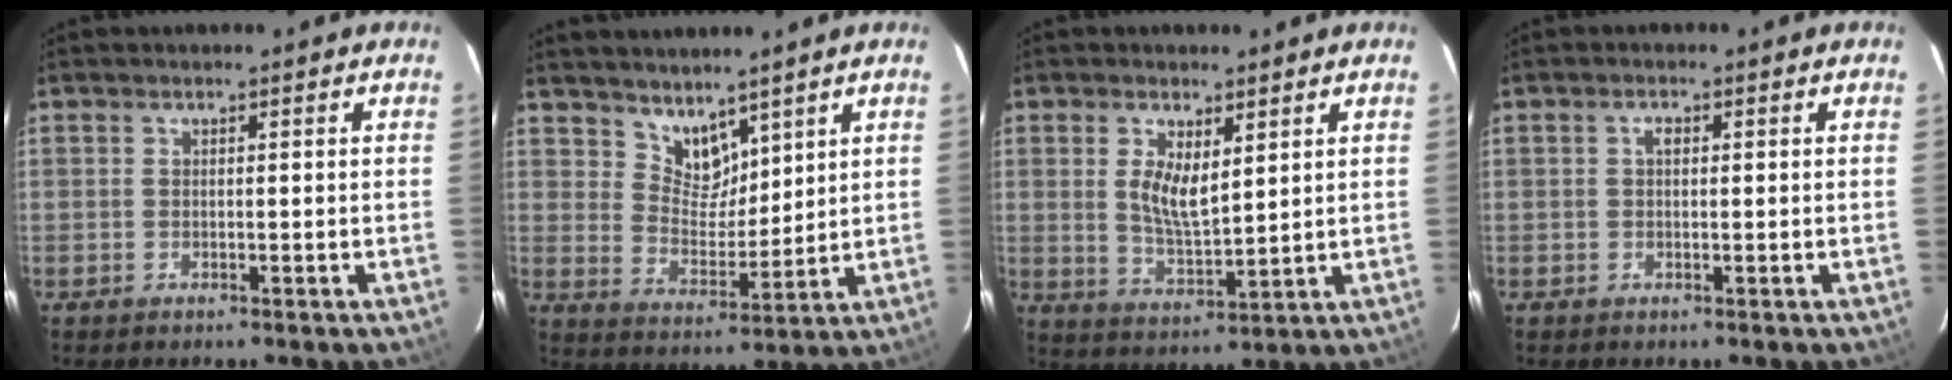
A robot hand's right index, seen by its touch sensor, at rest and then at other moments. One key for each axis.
{"total": 7.1, "fx": 5.6, "fy": 3.7, "fz": 2.2, "tx": -0.027, "ty": -0.001, "tz": 0.110}
{"total": 7.0, "fx": 2.4, "fy": 2.9, "fz": 5.9, "tx": -0.107, "ty": -0.006, "tz": 0.052}
{"total": 1.3, "fx": 0.3, "fy": 0.8, "fz": 1.0, "tx": -0.017, "ty": 0.007, "tz": 0.003}